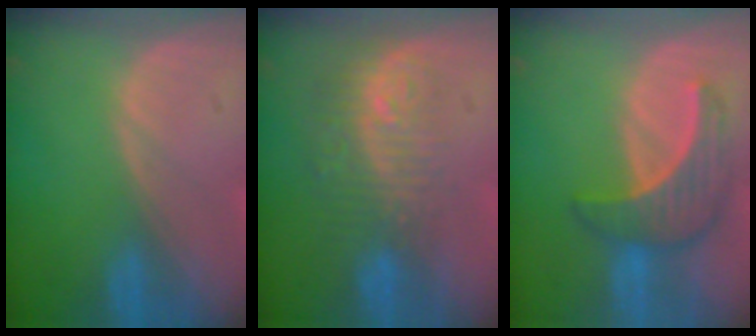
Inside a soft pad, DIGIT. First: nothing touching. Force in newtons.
{"total": 9.7, "press": 8.0, "slide": 5.5}
{"total": 6.6, "press": 6.5, "slide": 0.9}